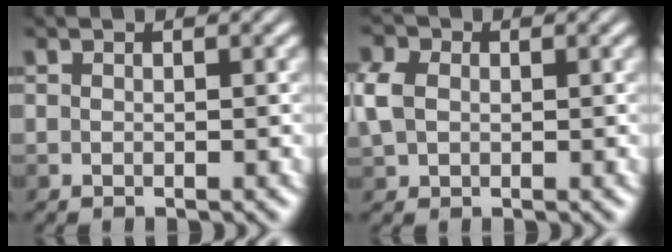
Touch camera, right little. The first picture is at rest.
{"total": 4.4, "force": [0.5, 3.4, 2.7], "torque": [-0.080, 0.006, 0.009]}